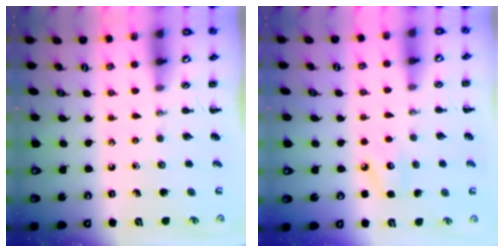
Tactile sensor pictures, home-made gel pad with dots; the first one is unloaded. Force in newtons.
{"total": 5.2, "press": 5.0, "slide": 1.5}